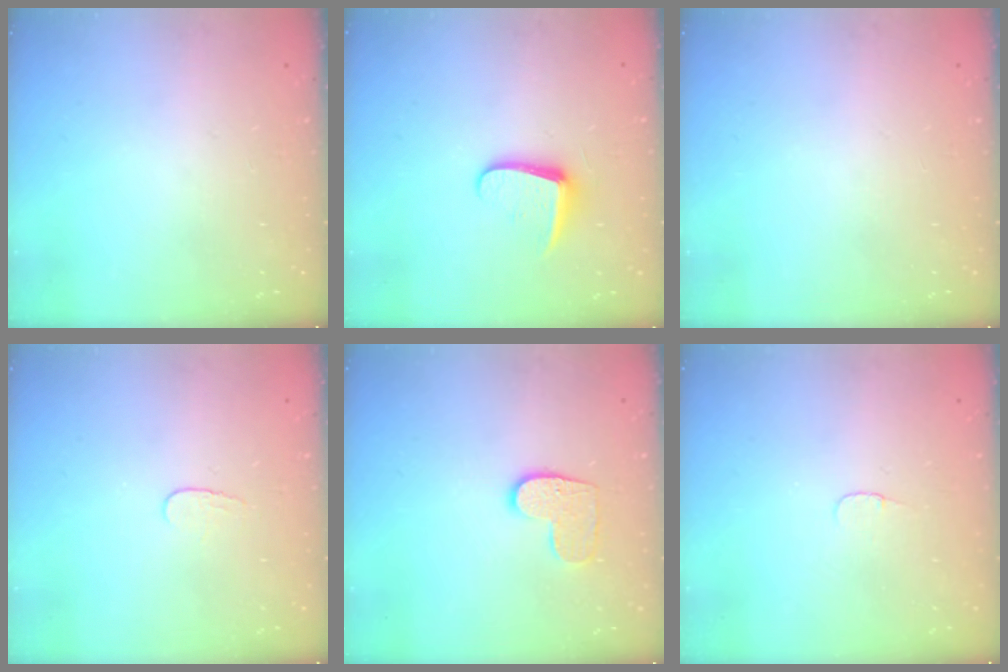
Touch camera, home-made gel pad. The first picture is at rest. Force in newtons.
{"total": 8.9, "press": 8.8, "slide": 0.8}
{"total": 0.0}
{"total": 3.6, "press": 3.5, "slide": 0.4}
{"total": 8.4, "press": 8.4, "slide": 0.4}
{"total": 3.1, "press": 3.1, "slide": 0.3}